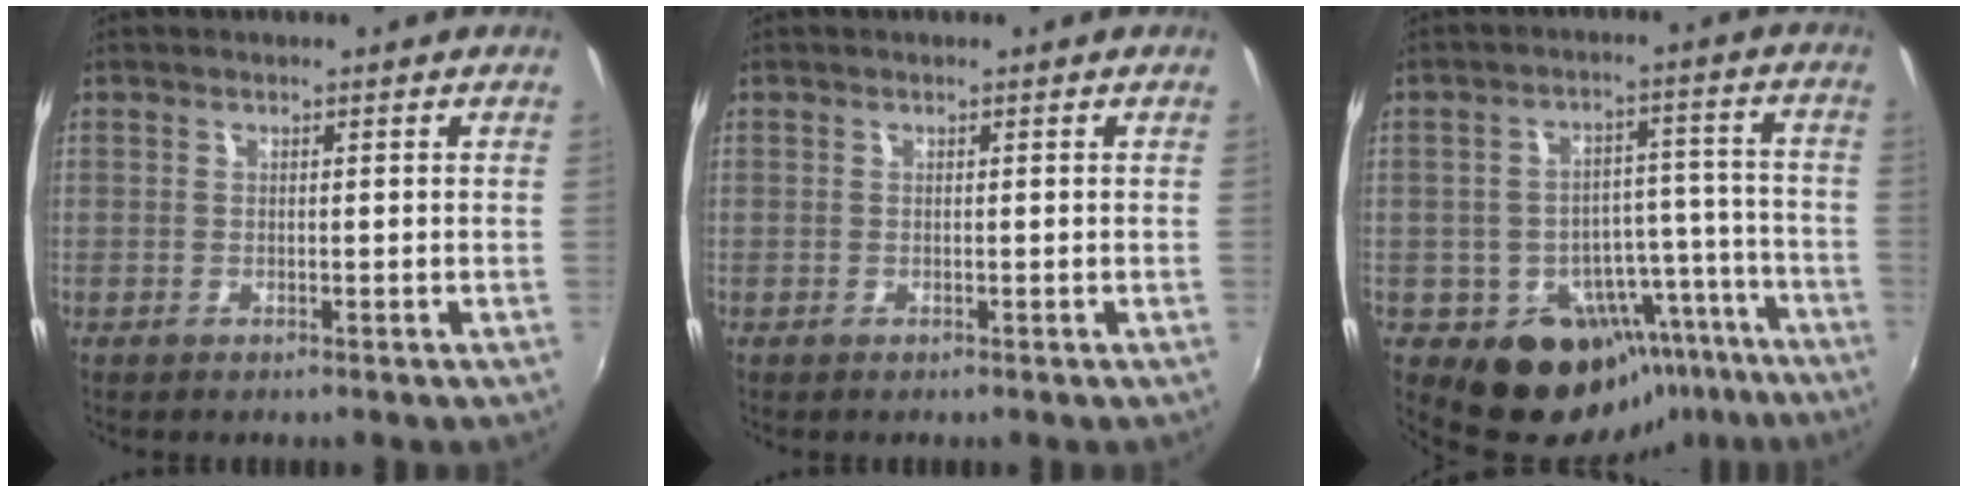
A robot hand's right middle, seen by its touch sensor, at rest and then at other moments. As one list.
[{"total": 0.0}, {"total": 15.7, "force": [-11.1, 10.2, 4.7], "torque": [-0.073, 0.050, -0.128]}]